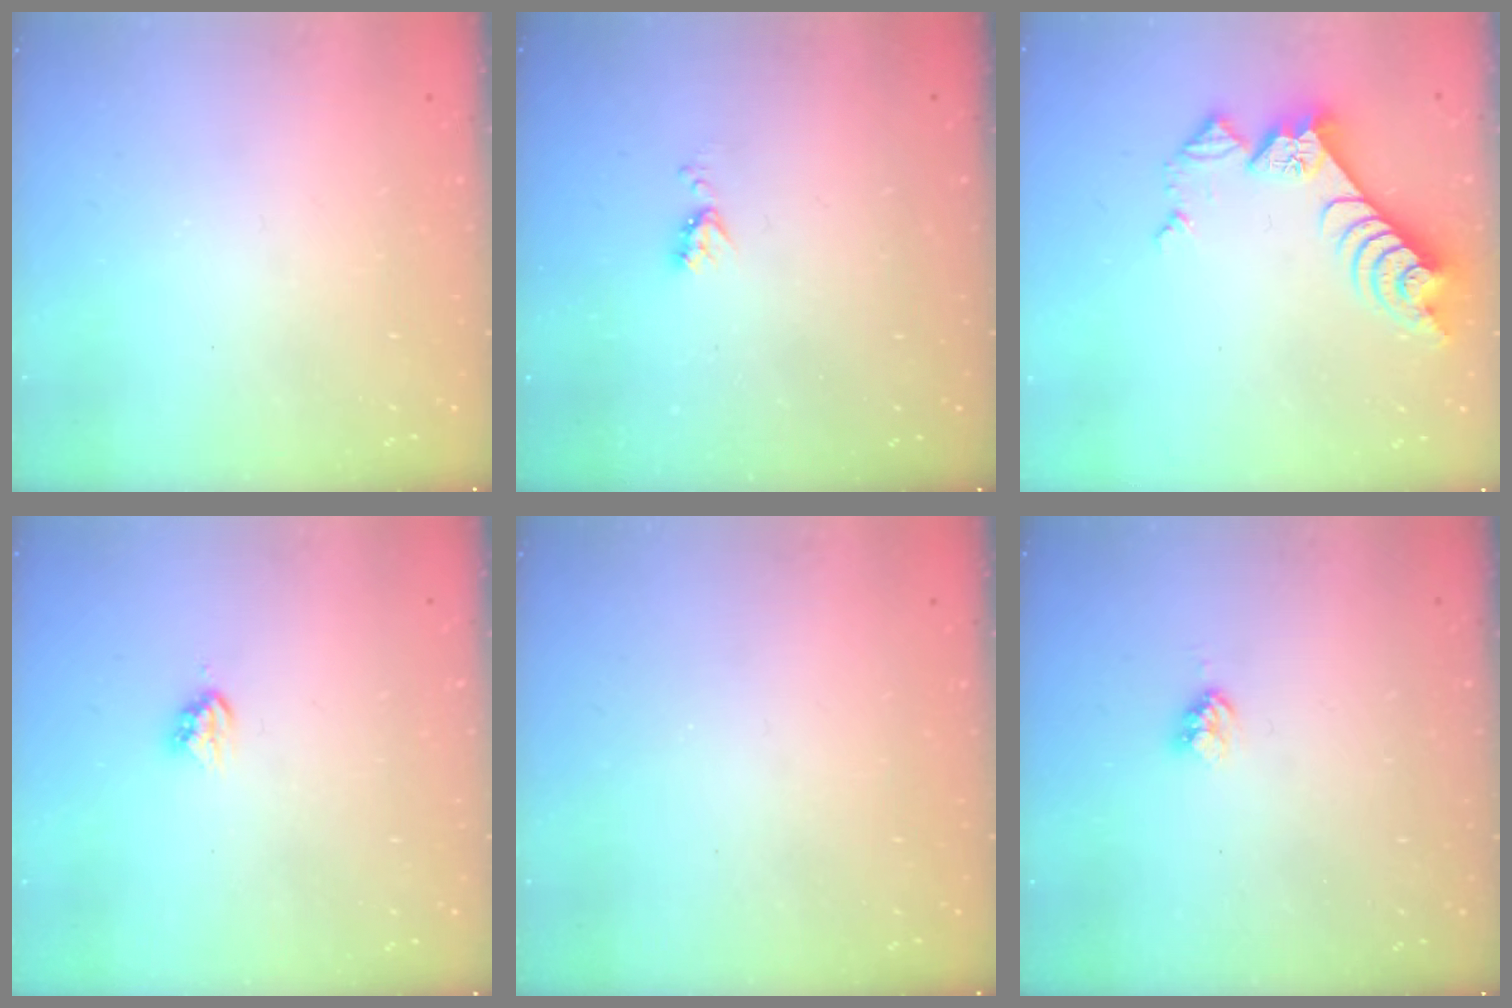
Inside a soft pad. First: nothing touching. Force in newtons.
{"total": 4.3, "press": 4.3, "slide": 0.7}
{"total": 9.9, "press": 9.8, "slide": 1.2}
{"total": 3.7, "press": 3.7, "slide": 0.5}
{"total": 0.0}
{"total": 3.8, "press": 3.8, "slide": 0.5}